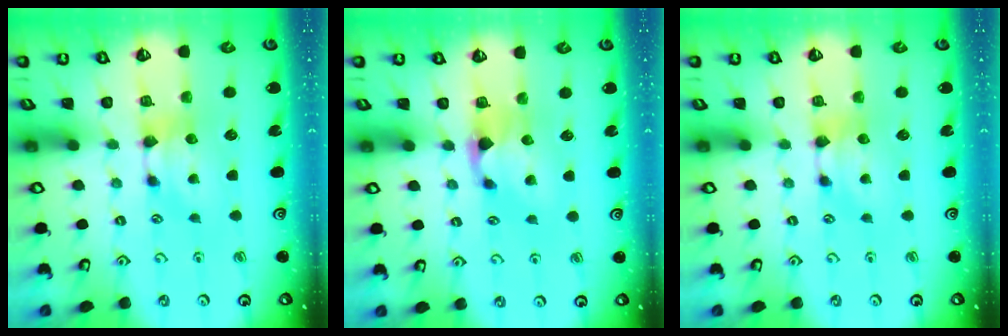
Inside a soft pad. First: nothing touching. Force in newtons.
{"total": 1.3, "press": 0.6, "slide": 1.2}
{"total": 0.0}